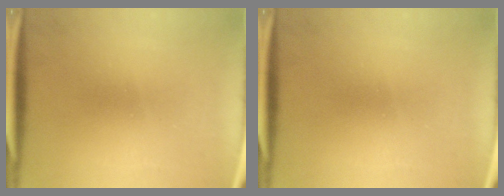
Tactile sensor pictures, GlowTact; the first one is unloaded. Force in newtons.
{"total": 0.0}